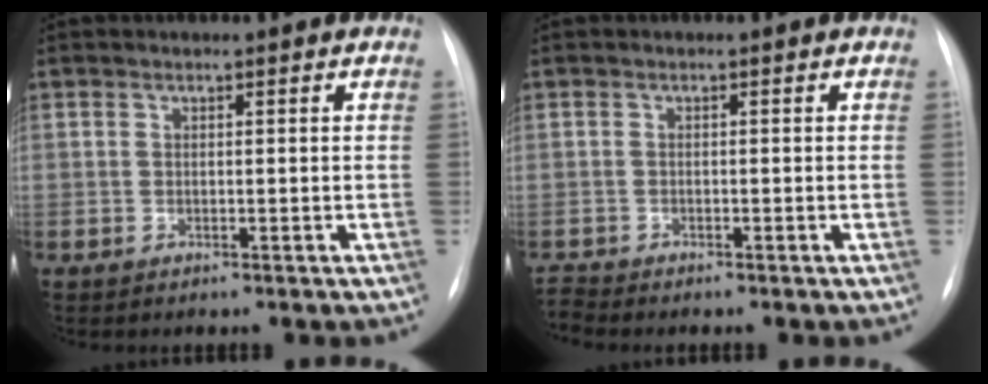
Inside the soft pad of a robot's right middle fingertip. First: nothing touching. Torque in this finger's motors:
{"motor_torque": [-0.14, -0.03, -0.04, -0.01]}